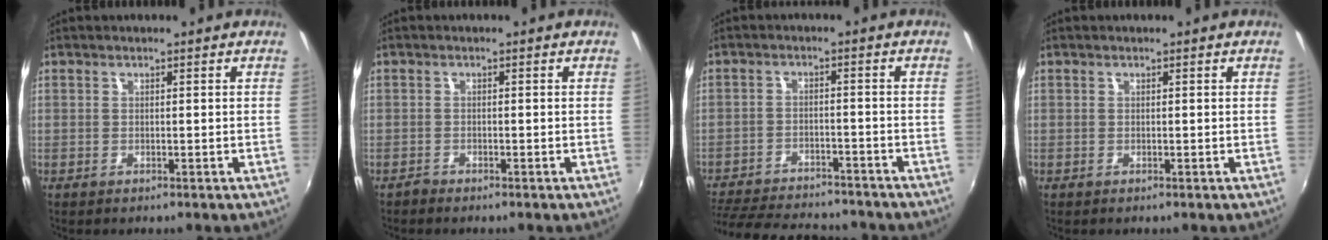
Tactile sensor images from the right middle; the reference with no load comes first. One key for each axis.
{"total": 0.9, "fx": -0.9, "fy": 0.2, "fz": -0.1, "tx": 0.000, "ty": -0.001, "tz": -0.019}
{"total": 18.9, "fx": -16.4, "fy": 5.6, "fz": 7.6, "tx": -0.172, "ty": -0.012, "tz": -0.235}
{"total": 0.0}